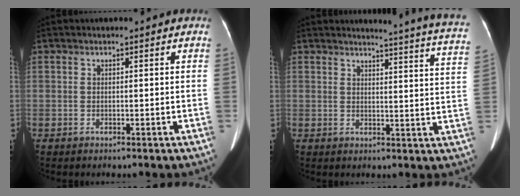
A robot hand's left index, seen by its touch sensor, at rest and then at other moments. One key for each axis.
{"total": 15.6, "fx": 14.9, "fy": -1.0, "fz": 4.3, "tx": -0.048, "ty": -0.101, "tz": 0.145}